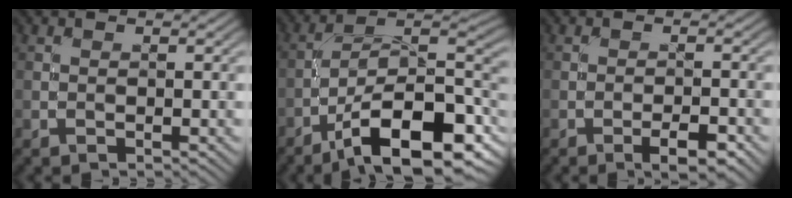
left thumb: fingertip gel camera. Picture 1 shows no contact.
{"total": 15.8, "force": [-8.4, 6.1, 11.9], "torque": [-0.183, -0.010, -0.152]}
{"total": 3.5, "force": [-2.1, 1.0, 2.7], "torque": [-0.042, 0.005, -0.030]}